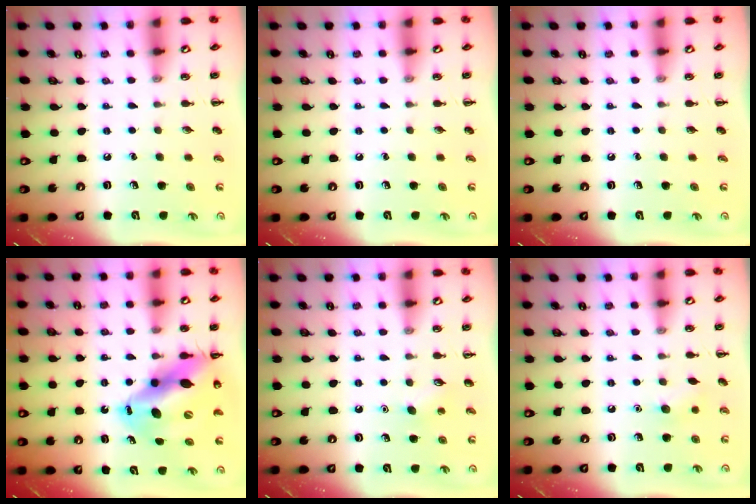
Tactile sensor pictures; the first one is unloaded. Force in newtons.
{"total": 0.0}
{"total": 0.0}
{"total": 16.7, "press": 16.0, "slide": 5.0}
{"total": 3.4, "press": 3.3, "slide": 0.7}
{"total": 6.8, "press": 6.6, "slide": 1.7}